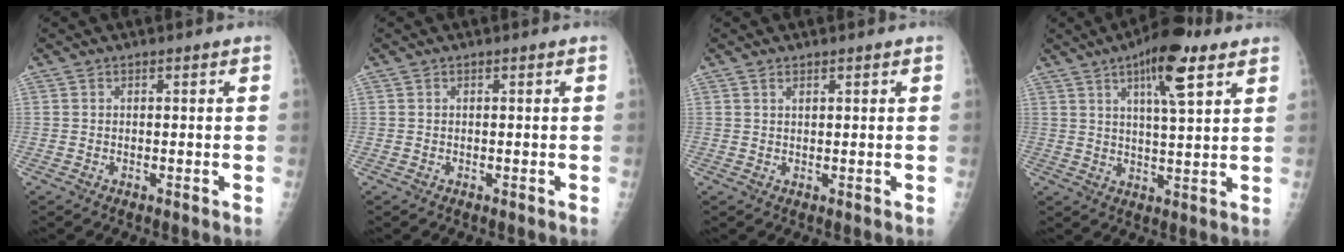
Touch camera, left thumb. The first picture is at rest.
{"total": 0.0}
{"total": 0.8, "force": [0.6, 0.1, 0.4], "torque": [-0.007, -0.003, 0.012]}
{"total": 11.1, "force": [6.0, 2.9, 8.9], "torque": [-0.132, -0.022, 0.091]}